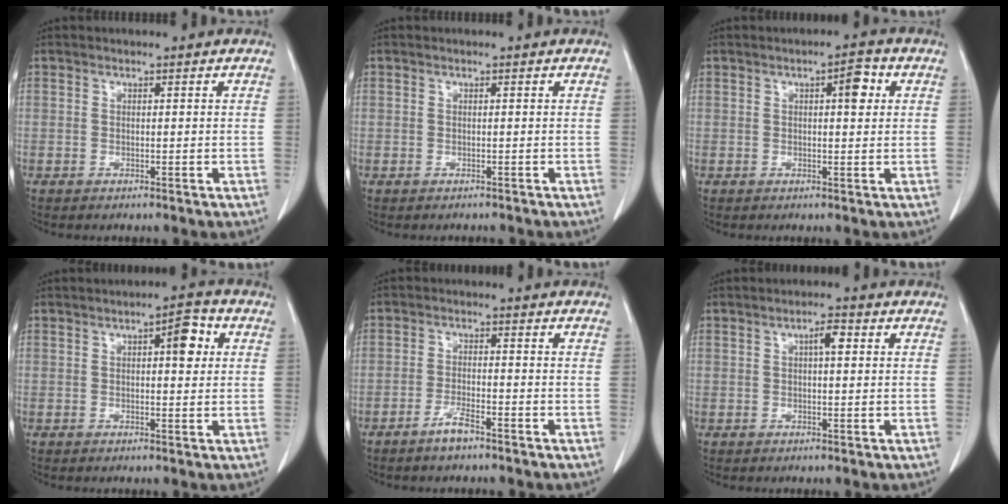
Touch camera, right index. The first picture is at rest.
{"total": 0.9, "force": [-0.7, 0.6, -0.1], "torque": [-0.004, 0.004, -0.009]}
{"total": 3.5, "force": [1.0, 1.0, 3.2], "torque": [-0.046, 0.007, 0.012]}
{"total": 4.5, "force": [1.3, 1.4, 4.1], "torque": [-0.056, 0.010, 0.014]}
{"total": 3.3, "force": [-2.5, 0.5, 2.1], "torque": [-0.041, -0.001, -0.048]}
{"total": 2.5, "force": [0.6, 0.6, 2.3], "torque": [-0.040, 0.005, 0.009]}